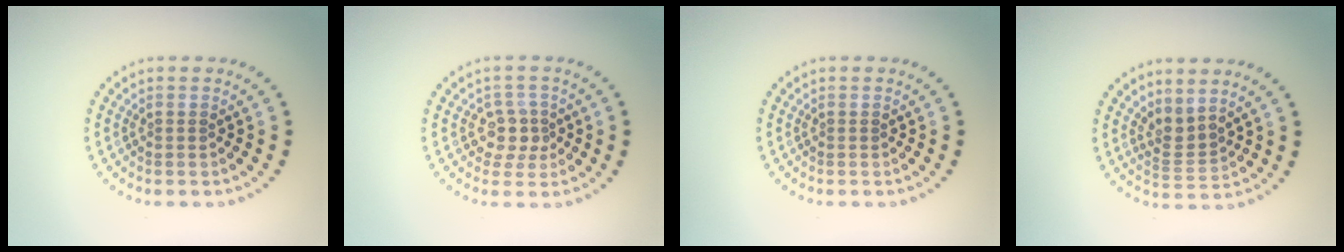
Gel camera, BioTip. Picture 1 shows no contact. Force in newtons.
{"total": 2.5, "press": 2.1, "slide": 1.2}
{"total": 0.0}
{"total": 2.3, "press": 1.5, "slide": 1.8}